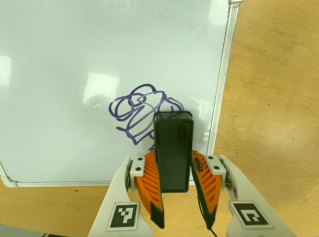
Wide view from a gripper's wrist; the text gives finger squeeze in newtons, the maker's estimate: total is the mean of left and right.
{"total": 9.4, "left": 9.2, "right": 9.6}